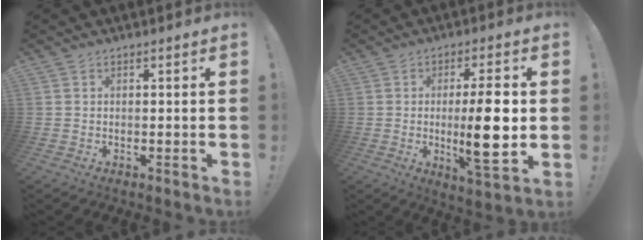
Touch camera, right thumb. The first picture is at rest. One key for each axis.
{"total": 13.1, "fx": -0.3, "fy": 2.3, "fz": 12.9, "tx": -0.208, "ty": -0.015, "tz": -0.016}